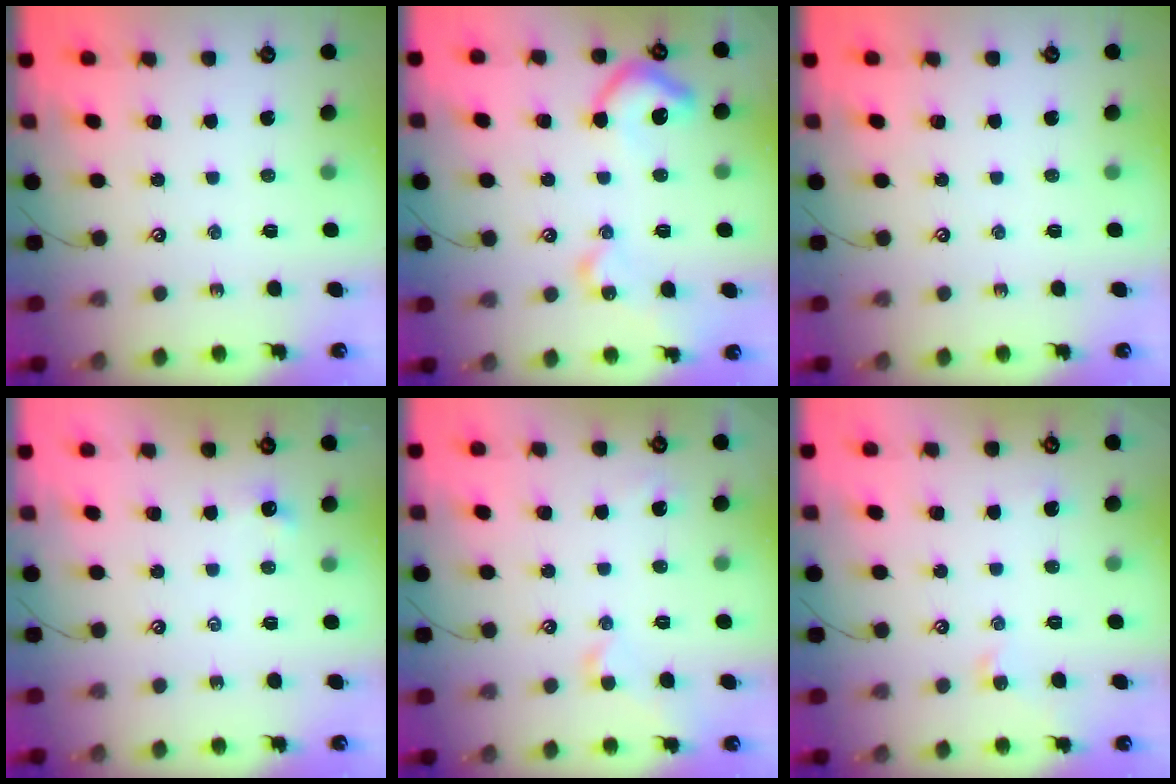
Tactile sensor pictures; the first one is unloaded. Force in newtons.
{"total": 9.2, "press": 9.2, "slide": 1.2}
{"total": 0.0}
{"total": 2.7, "press": 2.7, "slide": 0.4}
{"total": 1.1, "press": 1.0, "slide": 0.4}
{"total": 1.0, "press": 1.0, "slide": 0.3}